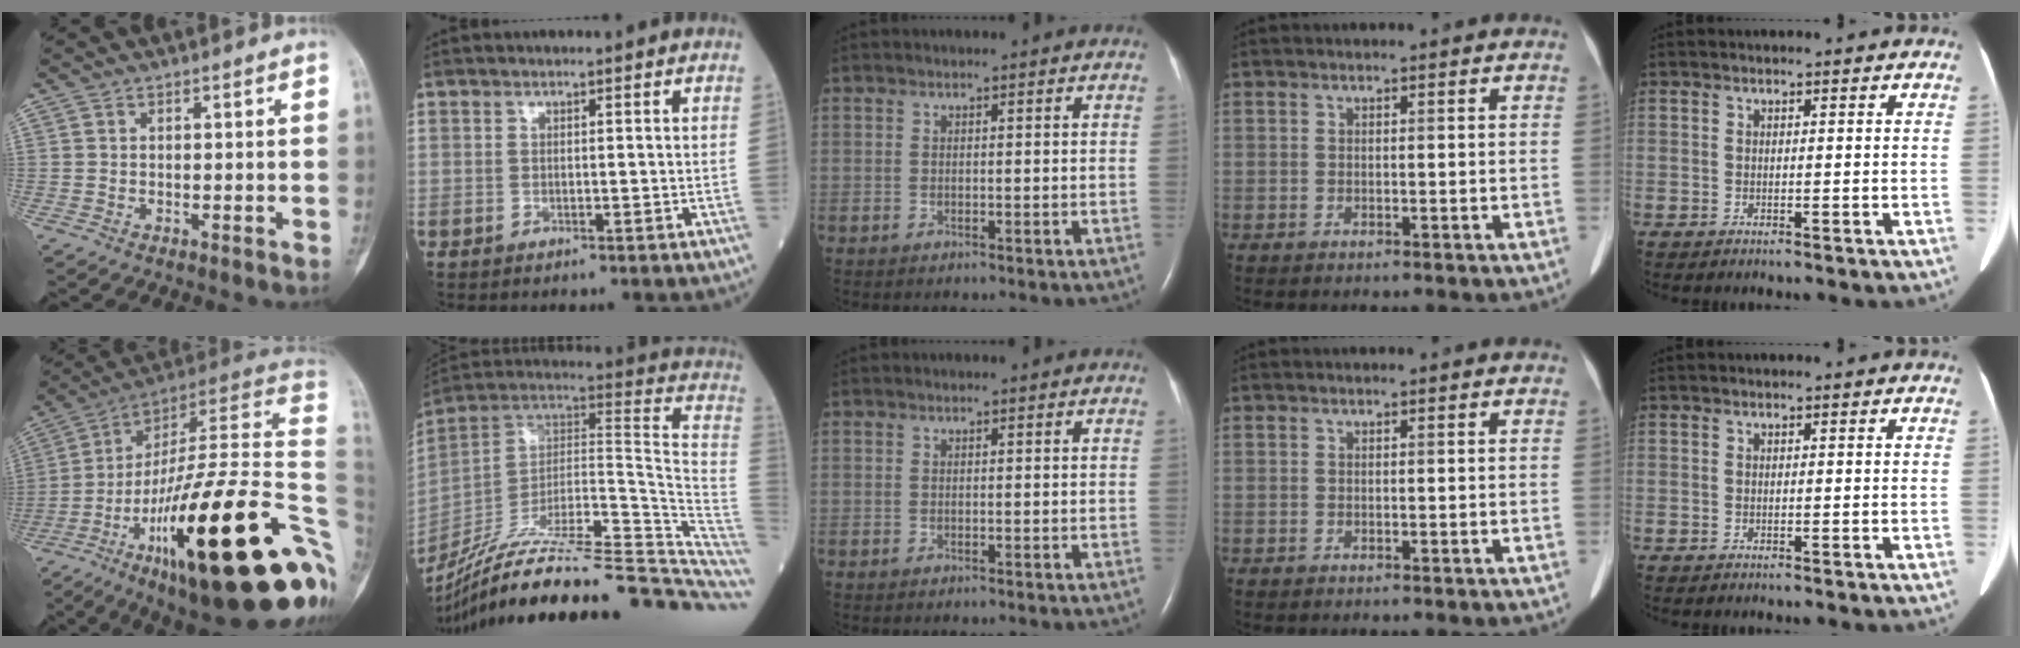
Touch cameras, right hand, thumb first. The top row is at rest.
{"thumb": {"total": 36.2, "force": [-9.2, 8.1, 34.0], "torque": [-0.437, 0.075, -0.148]}, "index": {"total": 32.8, "force": [-27.7, 3.6, 17.2], "torque": [-0.181, -0.013, -0.407]}}